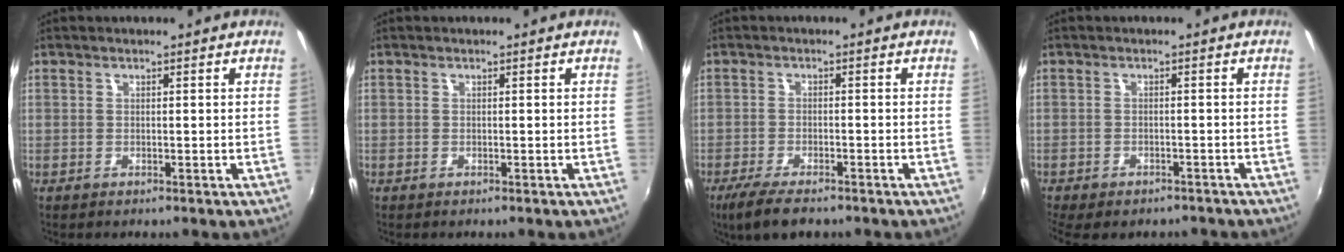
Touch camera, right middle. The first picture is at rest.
{"total": 0.0}
{"total": 7.0, "force": [-5.3, 1.8, 4.2], "torque": [-0.103, -0.025, -0.096]}
{"total": 7.9, "force": [-6.4, 3.0, 3.6], "torque": [-0.083, -0.031, -0.091]}